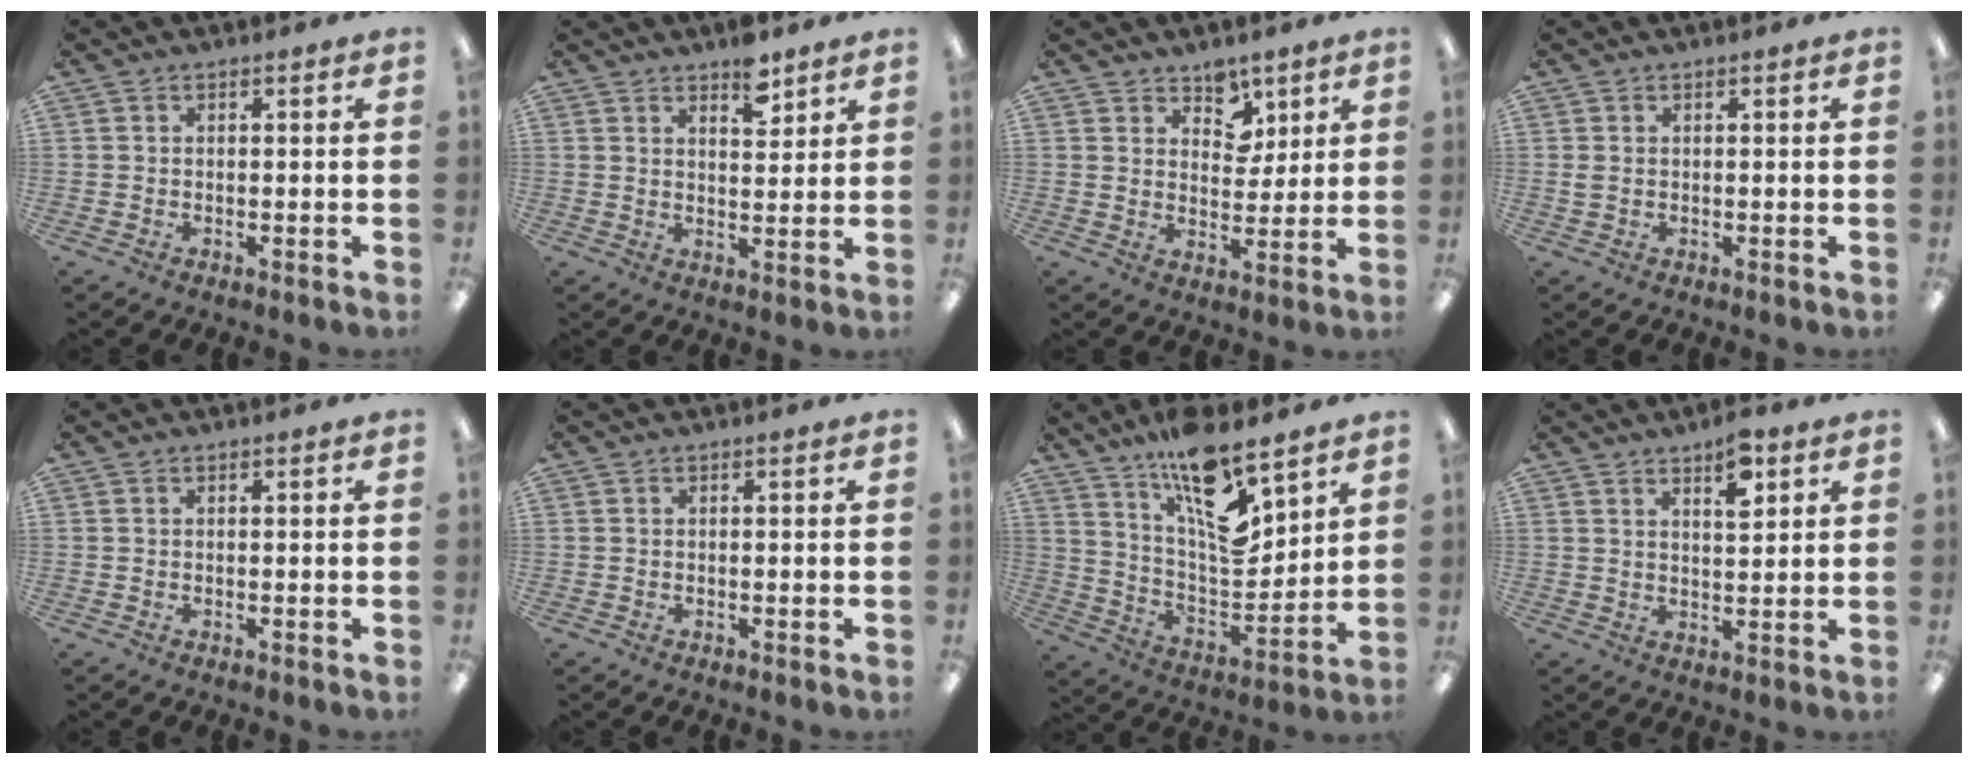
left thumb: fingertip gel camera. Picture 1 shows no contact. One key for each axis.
{"total": 6.4, "fx": 4.6, "fy": 2.8, "fz": 3.3, "tx": -0.028, "ty": -0.031, "tz": 0.076}
{"total": 6.6, "fx": 4.9, "fy": 4.3, "fz": 1.1, "tx": -0.006, "ty": -0.030, "tz": 0.088}
{"total": 1.1, "fx": 0.3, "fy": 0.8, "fz": 0.7, "tx": -0.014, "ty": 0.004, "tz": 0.004}
{"total": 0.0}
{"total": 0.0}
{"total": 17.0, "fx": 11.8, "fy": 5.6, "fz": 10.8, "tx": -0.180, "ty": -0.079, "tz": 0.202}
{"total": 6.2, "fx": 4.1, "fy": 2.4, "fz": 4.0, "tx": -0.048, "ty": -0.023, "tz": 0.065}